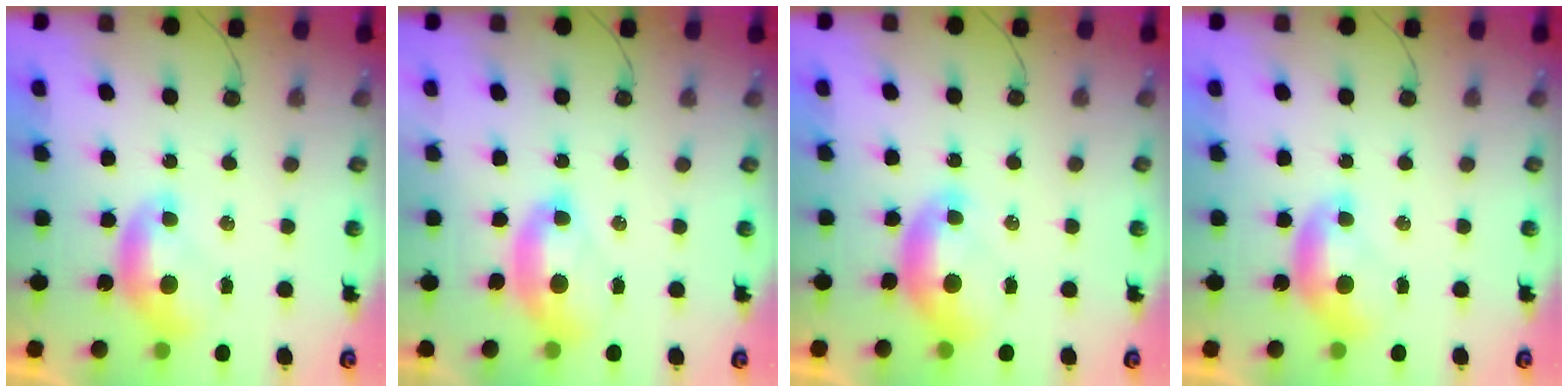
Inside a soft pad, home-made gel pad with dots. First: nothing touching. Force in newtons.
{"total": 2.6, "press": 2.5, "slide": 0.5}
{"total": 1.3, "press": 1.1, "slide": 0.6}
{"total": 0.0}